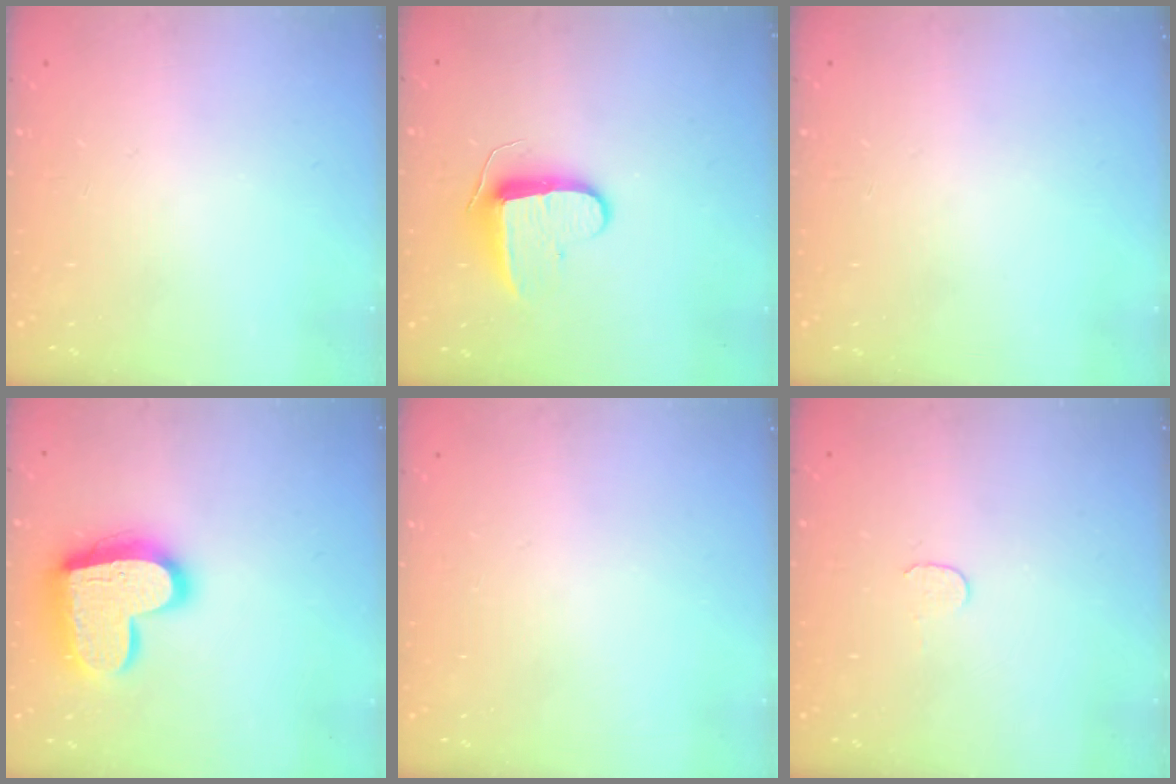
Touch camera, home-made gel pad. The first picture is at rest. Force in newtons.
{"total": 9.1, "press": 9.1, "slide": 0.3}
{"total": 0.0}
{"total": 18.2, "press": 18.1, "slide": 1.4}
{"total": 0.0}
{"total": 3.7, "press": 3.7, "slide": 0.3}